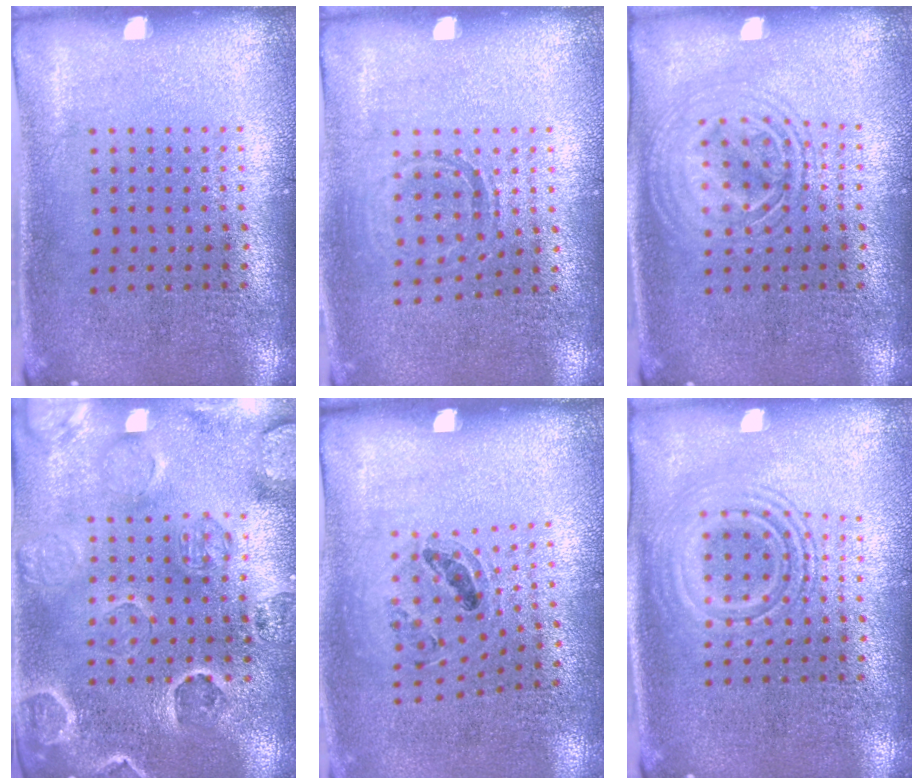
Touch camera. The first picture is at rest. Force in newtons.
{"total": 0.9, "press": 0.9, "slide": 0.2}
{"total": 2.8, "press": 2.7, "slide": 0.4}
{"total": 2.7, "press": 2.6, "slide": 0.6}
{"total": 1.0, "press": 0.9, "slide": 0.4}
{"total": 2.6, "press": 2.6, "slide": 0.5}